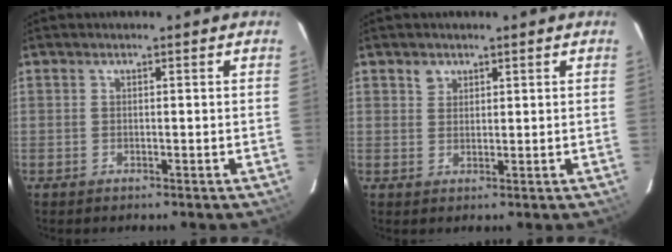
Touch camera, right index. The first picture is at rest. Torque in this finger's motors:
{"motor_torque": [0.00, 0.00, 0.00, 0.02]}